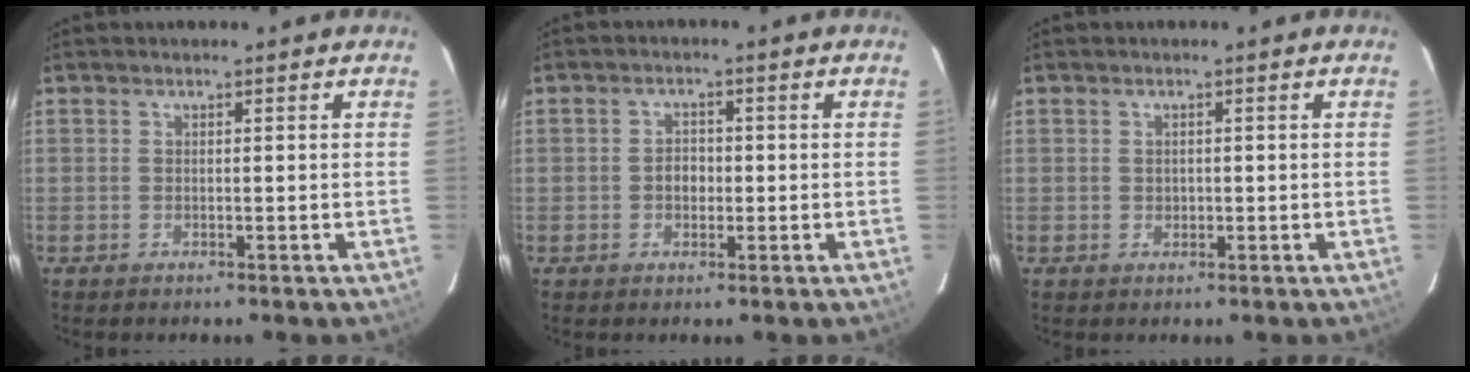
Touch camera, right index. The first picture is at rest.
{"total": 2.6, "force": [-0.5, 2.2, 1.4], "torque": [-0.025, 0.008, -0.009]}
{"total": 1.1, "force": [0.0, 1.0, 0.3], "torque": [-0.001, 0.002, 0.001]}